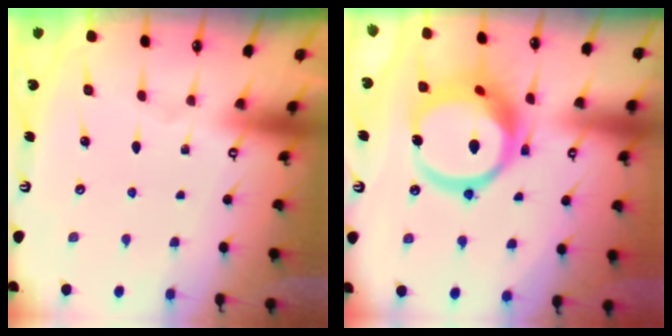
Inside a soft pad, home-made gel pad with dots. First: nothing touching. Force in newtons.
{"total": 17.9, "press": 17.8, "slide": 2.1}